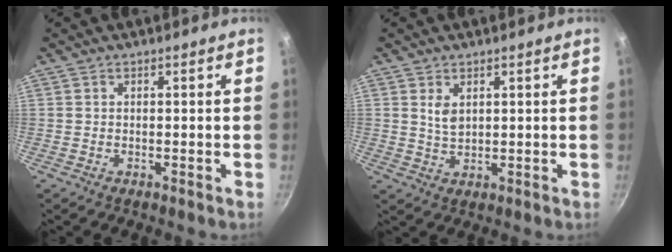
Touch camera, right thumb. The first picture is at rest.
{"total": 3.2, "force": [1.3, 1.9, 2.3], "torque": [-0.040, -0.013, 0.028]}